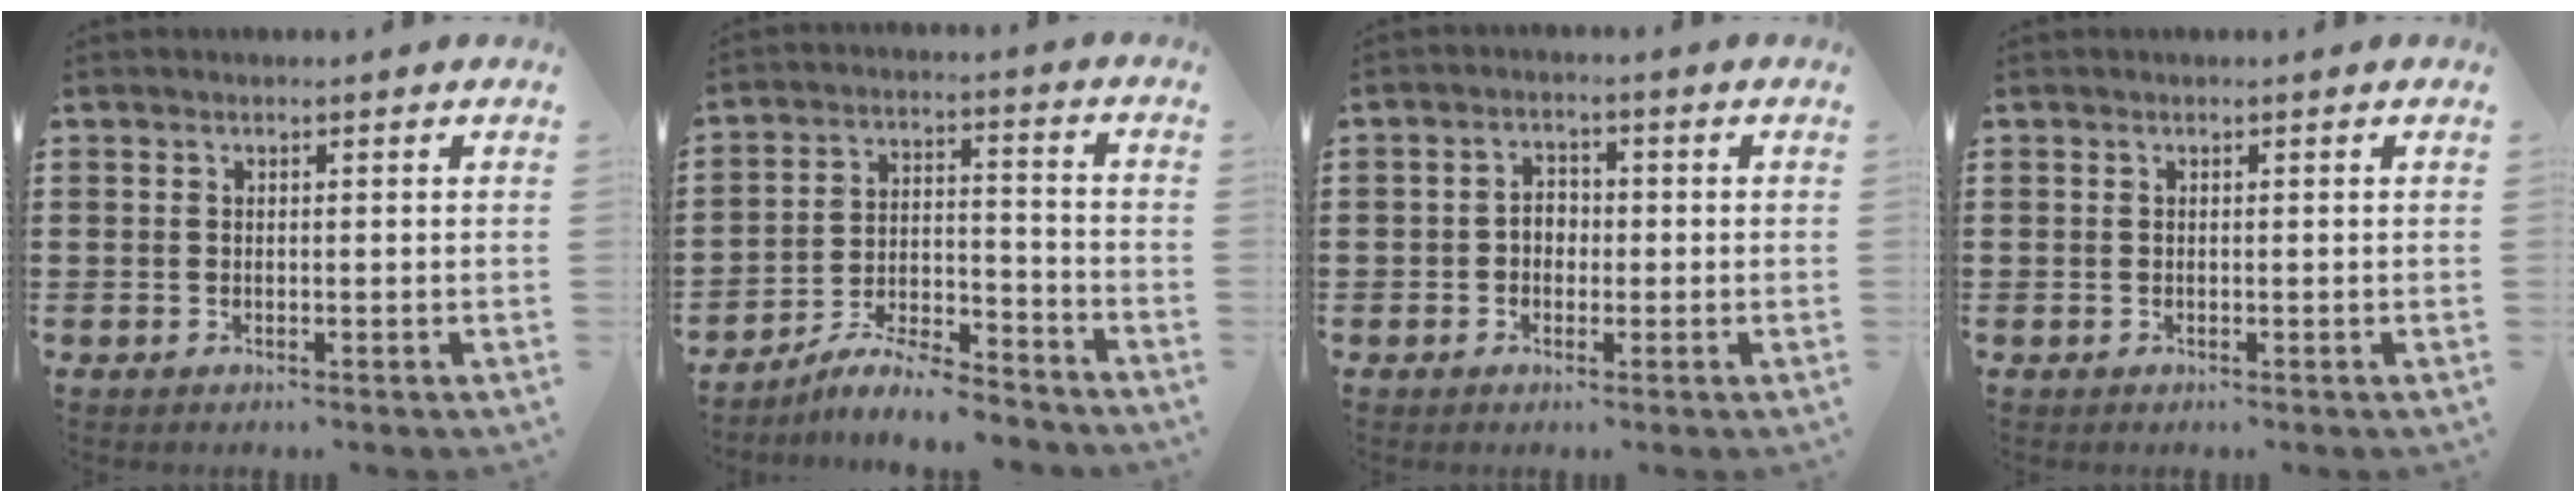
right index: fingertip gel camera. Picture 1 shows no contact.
{"total": 7.5, "force": [-6.9, 0.7, 2.8], "torque": [-0.051, 0.008, -0.132]}
{"total": 2.5, "force": [-0.7, 1.9, 1.4], "torque": [-0.031, 0.008, -0.016]}
{"total": 0.0}